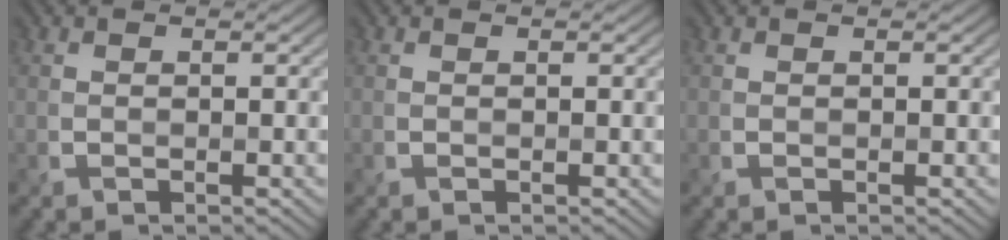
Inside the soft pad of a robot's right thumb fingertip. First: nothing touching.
{"total": 0.0}
{"total": 0.0}